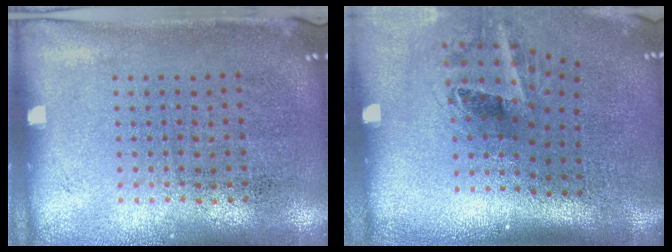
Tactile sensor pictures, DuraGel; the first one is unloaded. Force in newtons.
{"total": 2.2, "press": 1.3, "slide": 1.7}